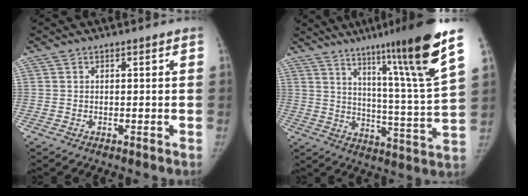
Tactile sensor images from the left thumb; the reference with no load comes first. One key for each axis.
{"total": 20.6, "fx": 12.7, "fy": 0.4, "fz": 16.2, "tx": -0.221, "ty": -0.060, "tz": 0.189}